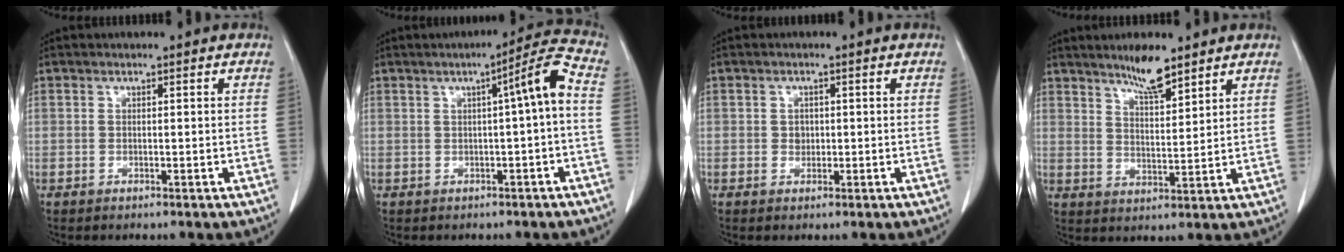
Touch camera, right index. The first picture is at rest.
{"total": 5.7, "force": [-0.1, -0.4, 5.7], "torque": [-0.079, 0.016, -0.003]}
{"total": 1.3, "force": [-0.2, 1.2, 0.6], "torque": [-0.005, 0.005, 0.003]}
{"total": 6.1, "force": [4.9, 0.9, 3.6], "torque": [-0.066, -0.003, 0.086]}